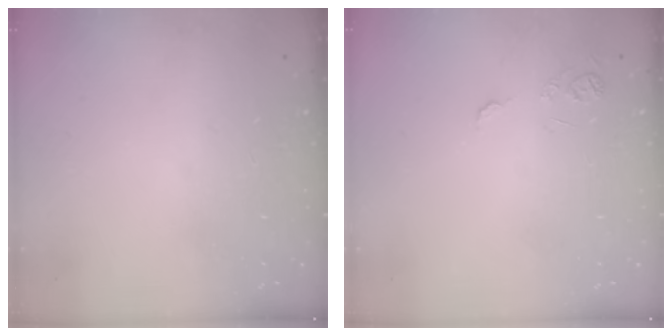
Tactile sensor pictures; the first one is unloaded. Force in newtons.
{"total": 7.2, "press": 7.2, "slide": 0.7}